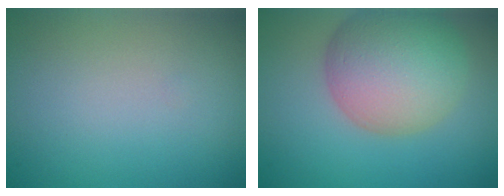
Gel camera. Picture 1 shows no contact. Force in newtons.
{"total": 9.4, "press": 9.4, "slide": 0.7}